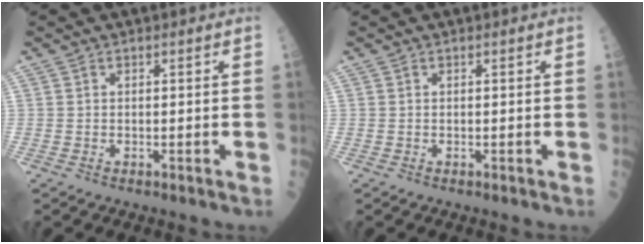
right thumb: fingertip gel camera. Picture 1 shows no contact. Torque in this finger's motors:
{"motor_torque": [-0.01, 0.01, -0.03, -0.01, 0.00]}